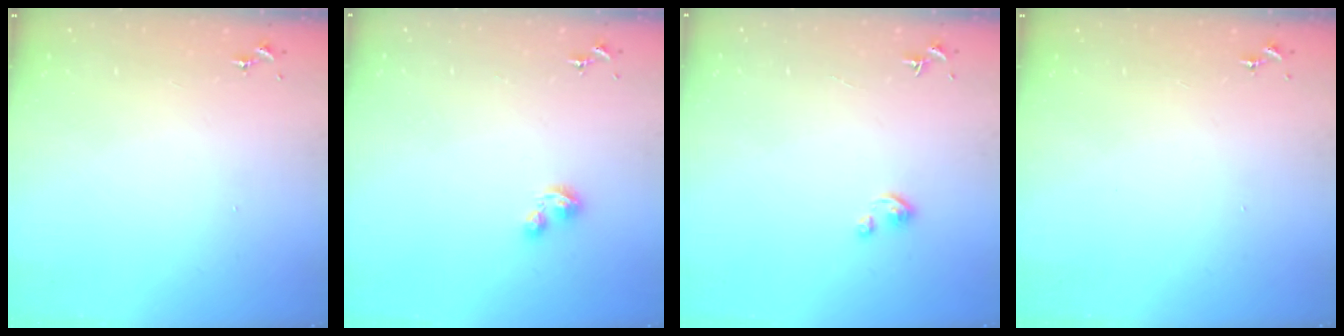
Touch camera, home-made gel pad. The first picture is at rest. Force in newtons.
{"total": 2.3, "press": 2.3, "slide": 0.4}
{"total": 2.6, "press": 2.6, "slide": 0.2}
{"total": 0.0}